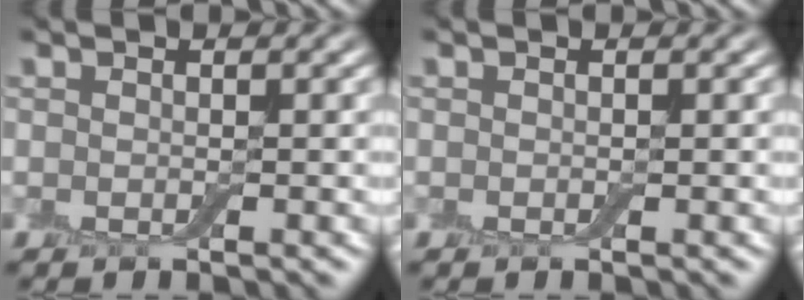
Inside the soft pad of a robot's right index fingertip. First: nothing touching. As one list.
[{"total": 0.0}]